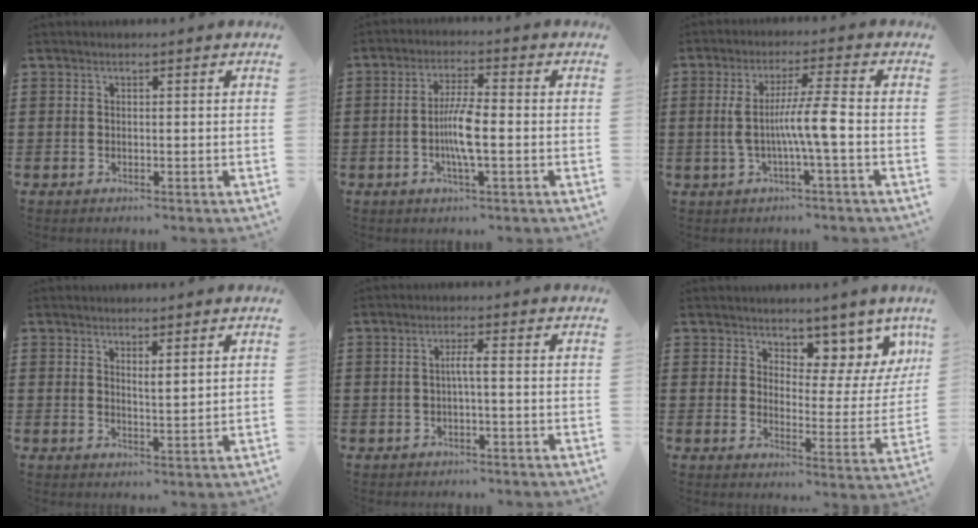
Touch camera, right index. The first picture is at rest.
{"total": 5.9, "force": [-1.2, 1.1, 5.7], "torque": [-0.113, -0.002, -0.028]}
{"total": 7.4, "force": [-1.4, -0.1, 7.3], "torque": [-0.129, -0.002, -0.029]}
{"total": 1.6, "force": [1.5, -0.2, 0.7], "torque": [-0.016, 0.000, 0.027]}
{"total": 2.3, "force": [-0.4, 0.0, 2.2], "torque": [-0.043, 0.000, -0.010]}
{"total": 7.2, "force": [6.1, 3.2, 2.2], "torque": [-0.046, -0.050, 0.104]}